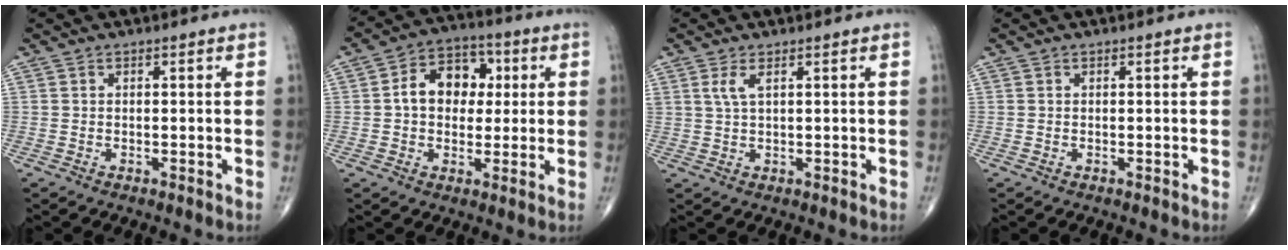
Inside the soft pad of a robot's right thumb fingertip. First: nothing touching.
{"total": 10.9, "force": [1.4, 8.1, 7.2], "torque": [-0.078, 0.021, 0.015]}
{"total": 2.6, "force": [1.2, 0.8, 2.1], "torque": [-0.051, 0.000, 0.031]}
{"total": 0.0}